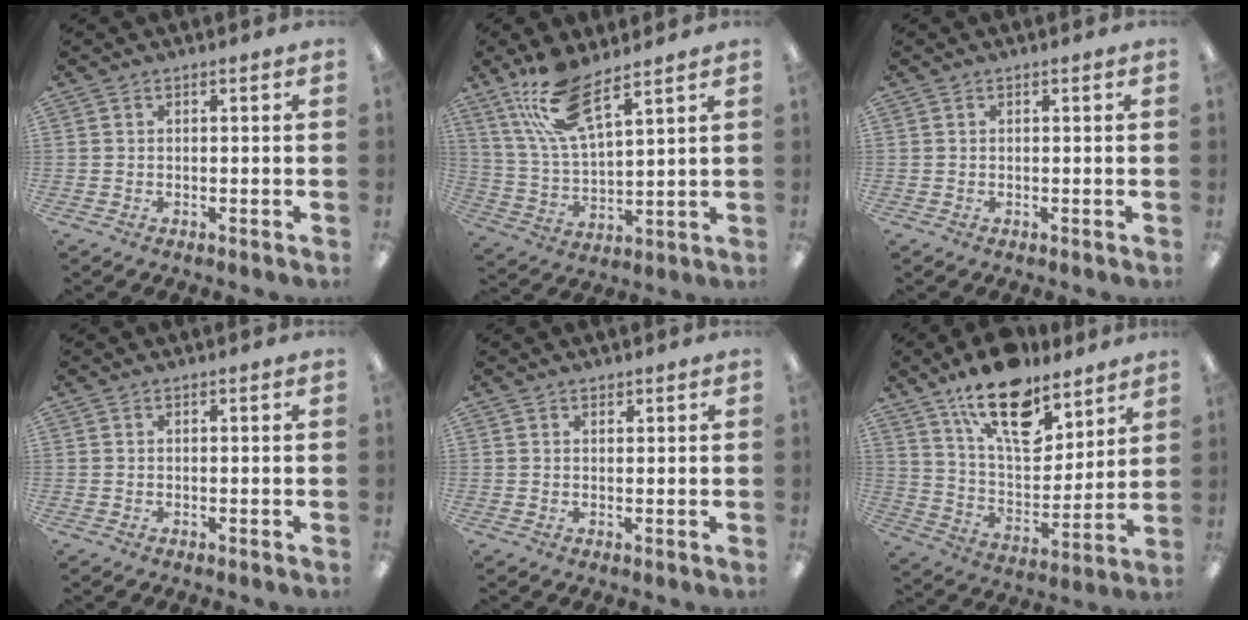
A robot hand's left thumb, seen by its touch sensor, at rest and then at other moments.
{"total": 14.2, "force": [9.9, 4.4, 9.2], "torque": [-0.194, -0.032, 0.179]}
{"total": 0.0}
{"total": 0.0}
{"total": 0.9, "force": [0.8, 0.4, 0.1], "torque": [-0.002, 0.000, 0.015]}
{"total": 19.1, "force": [12.8, 9.0, 10.8], "torque": [-0.170, -0.073, 0.223]}